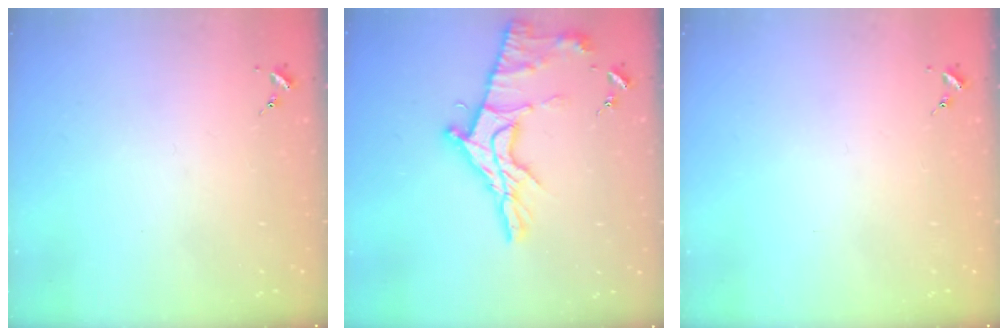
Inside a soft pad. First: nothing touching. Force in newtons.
{"total": 17.0, "press": 16.9, "slide": 1.6}
{"total": 0.0}